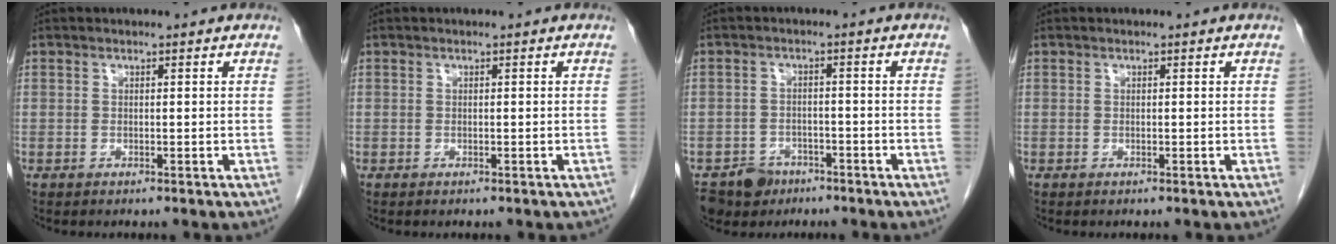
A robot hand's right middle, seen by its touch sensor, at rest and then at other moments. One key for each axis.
{"total": 1.2, "fx": -1.0, "fy": 0.5, "fz": 0.5, "tx": -0.009, "ty": -0.002, "tz": -0.009}
{"total": 5.0, "fx": -3.6, "fy": 3.4, "fz": 0.8, "tx": -0.011, "ty": 0.003, "tz": -0.057}
{"total": 0.0}